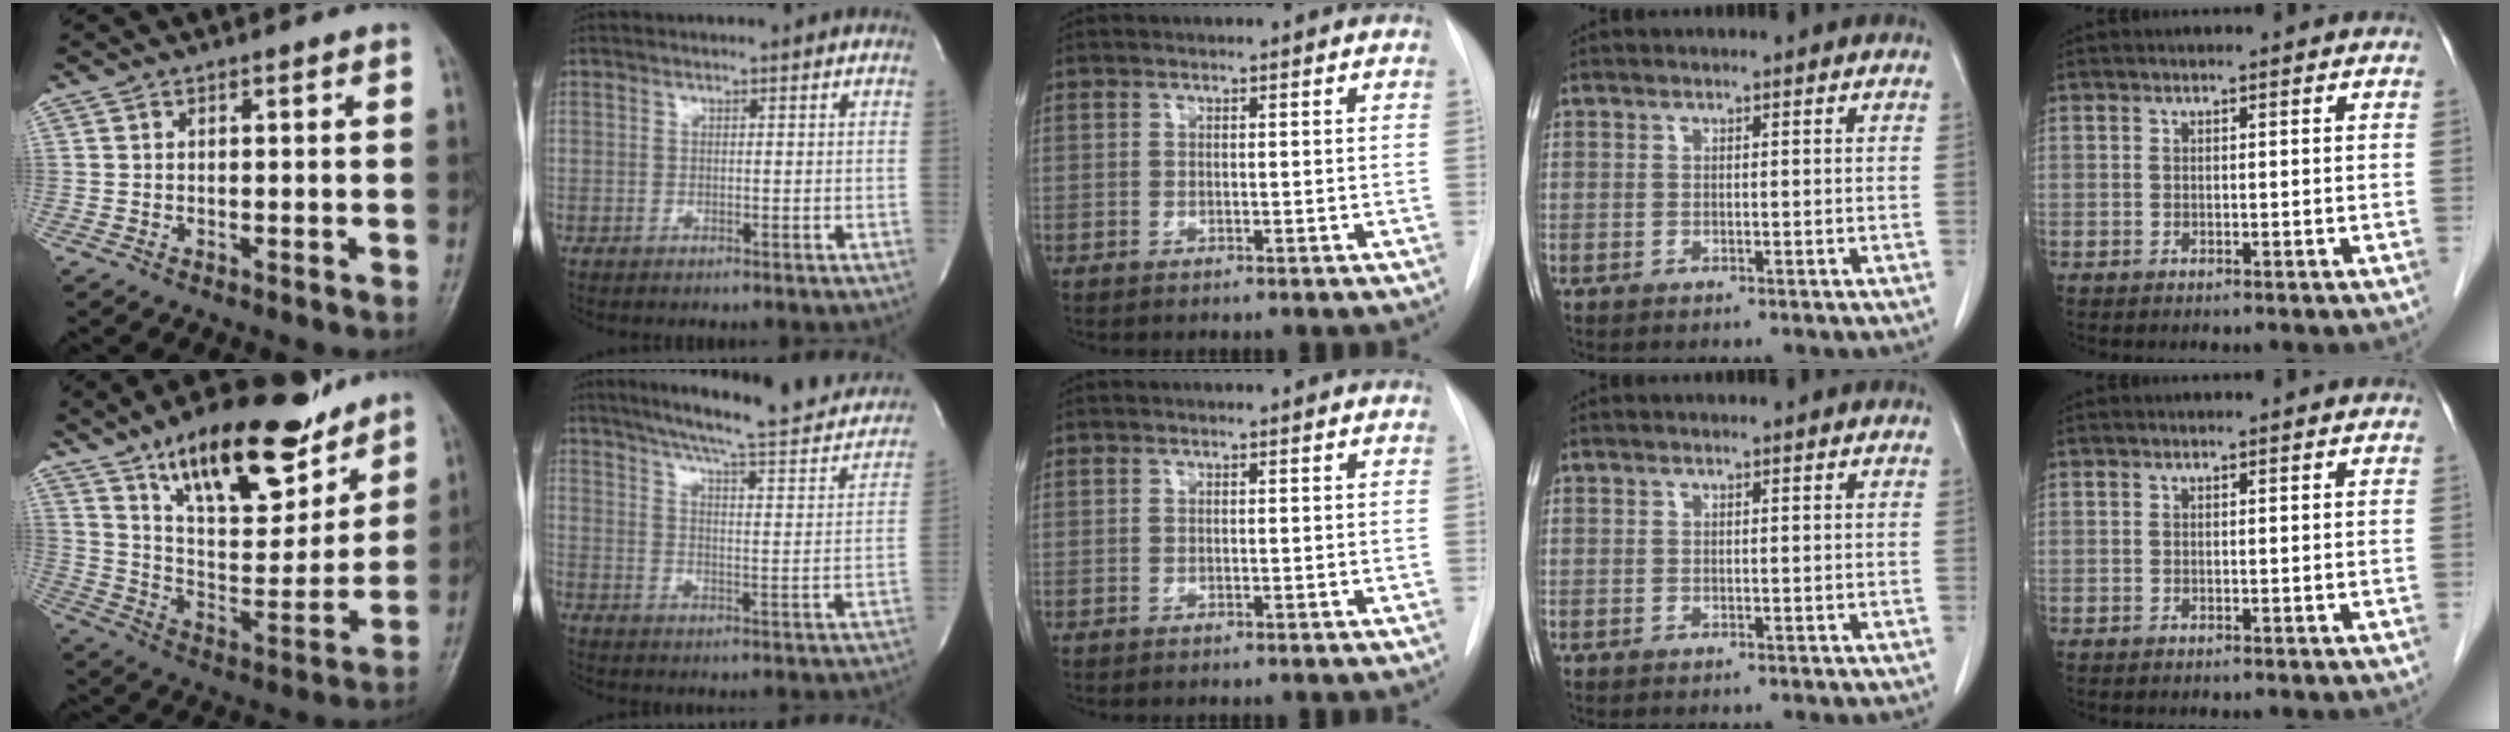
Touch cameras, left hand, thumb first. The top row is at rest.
{"thumb": {"total": 22.5, "force": [15.2, 8.6, 14.1], "torque": [-0.174, -0.068, 0.256]}, "index": {"total": 23.0, "force": [19.9, 3.0, 11.1], "torque": [-0.160, -0.035, 0.247]}}